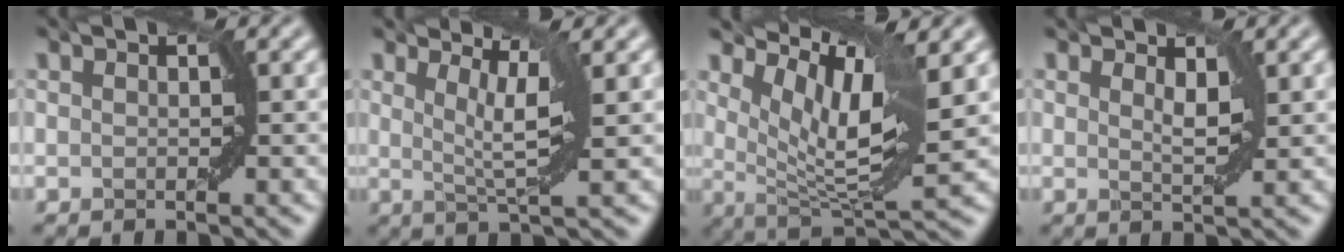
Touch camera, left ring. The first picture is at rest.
{"total": 3.5, "force": [0.7, 0.5, 3.4], "torque": [-0.065, 0.000, 0.021]}
{"total": 7.5, "force": [4.0, 1.7, 6.1], "torque": [-0.111, 0.009, 0.082]}
{"total": 1.2, "force": [0.5, 0.3, 1.0], "torque": [-0.021, 0.001, 0.015]}